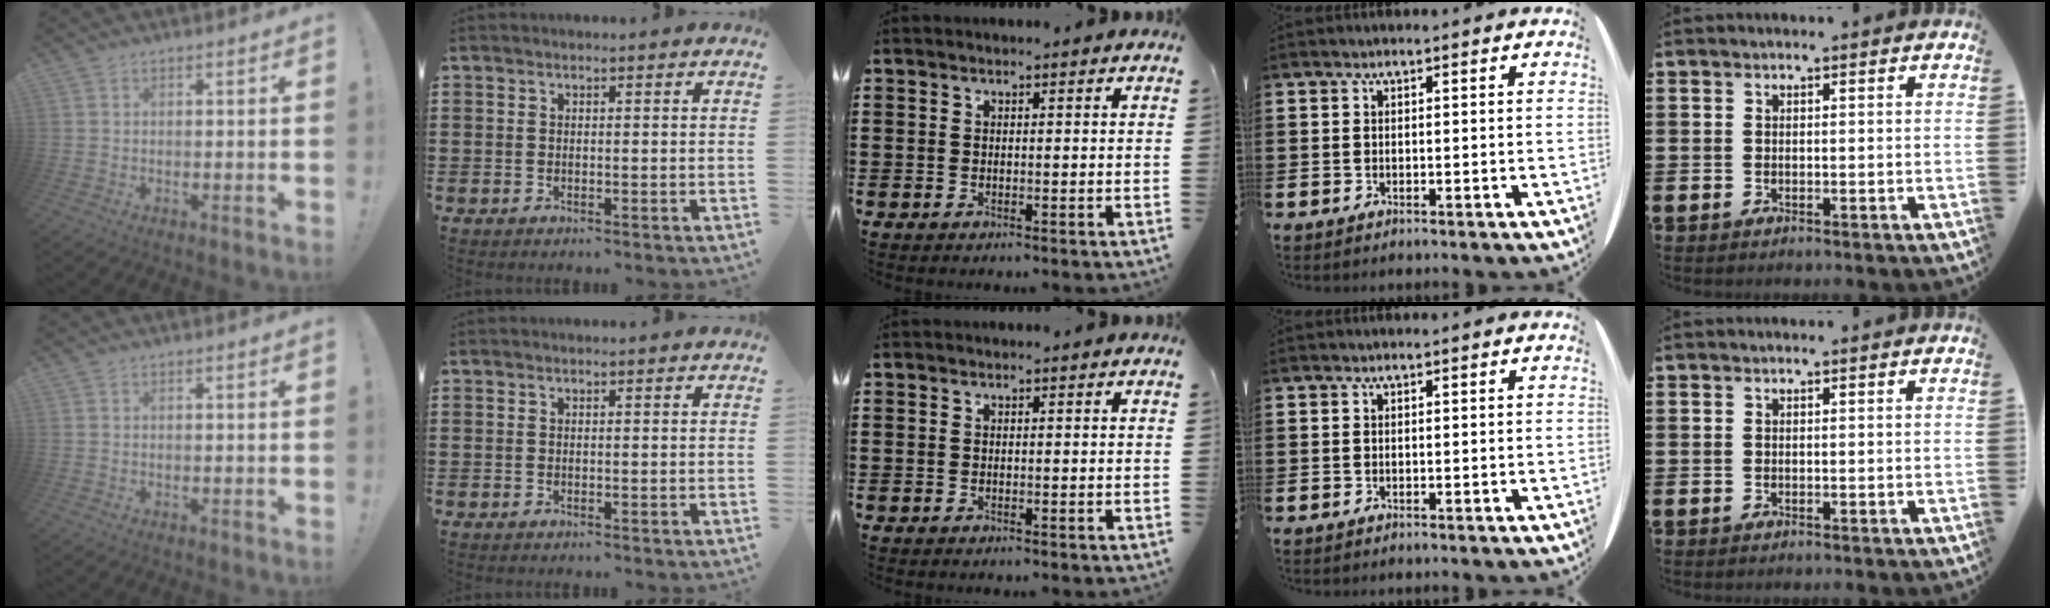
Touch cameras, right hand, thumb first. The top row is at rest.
{}